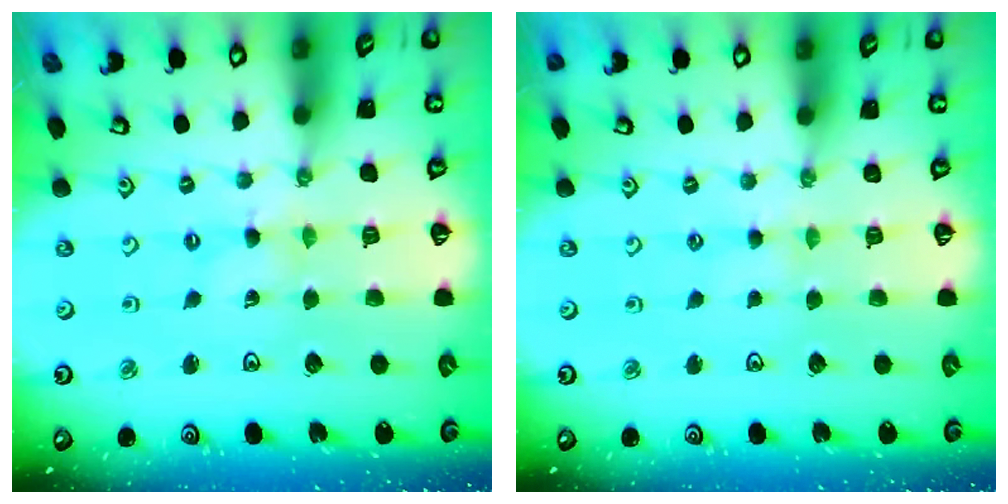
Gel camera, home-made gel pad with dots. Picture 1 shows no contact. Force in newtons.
{"total": 0.8, "press": 0.8, "slide": 0.3}